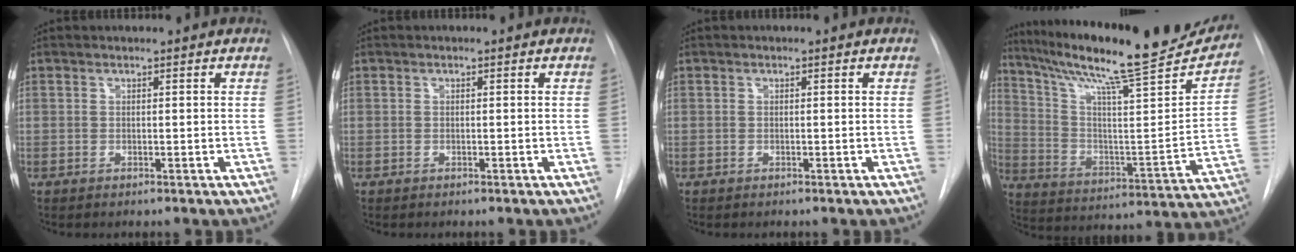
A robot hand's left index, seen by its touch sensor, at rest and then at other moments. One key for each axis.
{"total": 0.0}
{"total": 0.0}
{"total": 27.5, "fx": 23.2, "fy": 2.4, "fz": 14.5, "tx": -0.243, "ty": -0.044, "tz": 0.336}